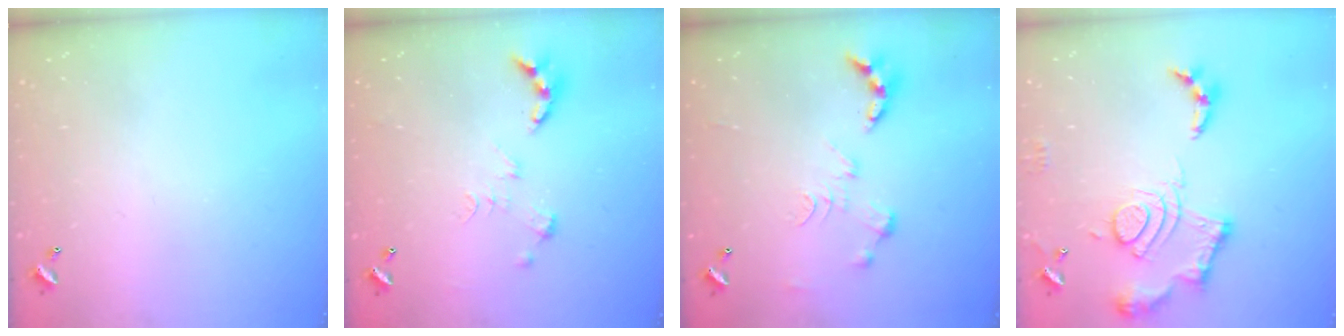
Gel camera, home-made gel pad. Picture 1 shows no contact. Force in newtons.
{"total": 0.0}
{"total": 0.0}
{"total": 16.5, "press": 16.4, "slide": 1.7}